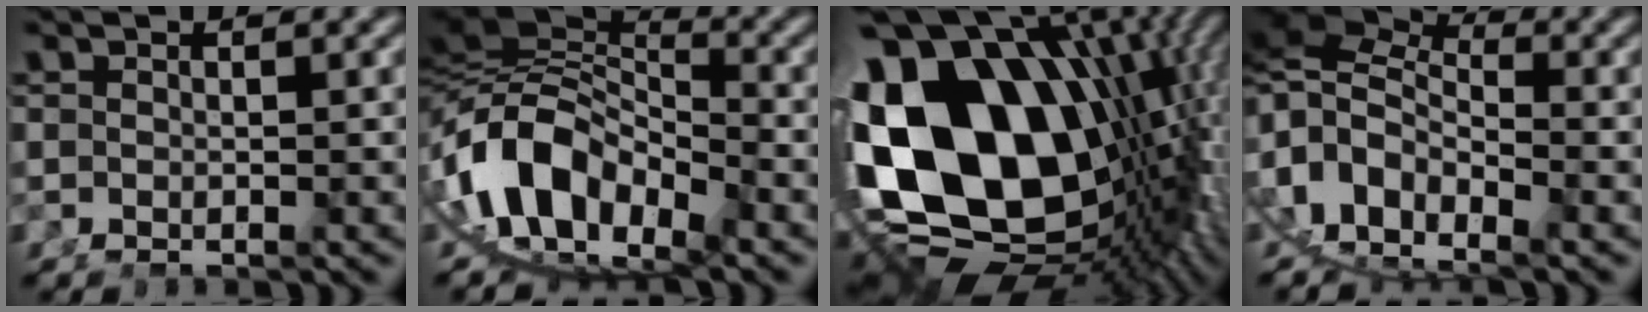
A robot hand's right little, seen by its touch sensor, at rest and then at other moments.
{"total": 16.8, "force": [-2.6, 13.0, 10.2], "torque": [-0.226, -0.052, -0.033]}
{"total": 35.1, "force": [-2.7, 22.6, 26.7], "torque": [-0.440, -0.073, -0.005]}
{"total": 15.2, "force": [-0.6, 13.2, 7.6], "torque": [-0.192, -0.031, -0.015]}